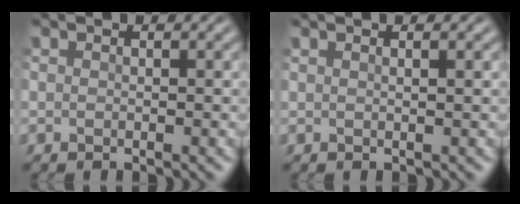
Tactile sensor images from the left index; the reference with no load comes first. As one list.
[{"total": 2.0, "force": [1.1, 0.9, 1.4], "torque": [-0.004, 0.001, -0.005]}]